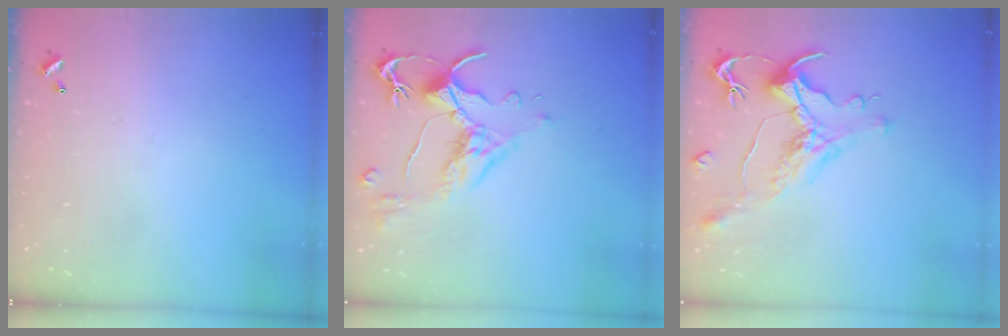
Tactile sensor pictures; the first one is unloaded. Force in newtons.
{"total": 2.5, "press": 2.1, "slide": 1.4}
{"total": 1.6, "press": 1.0, "slide": 1.3}